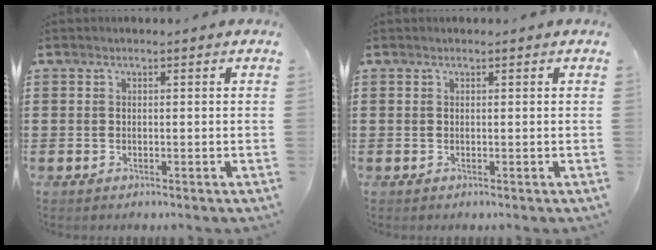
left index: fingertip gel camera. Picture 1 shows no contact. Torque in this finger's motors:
{"motor_torque": [0.13, -0.16, -0.01, 0.01]}